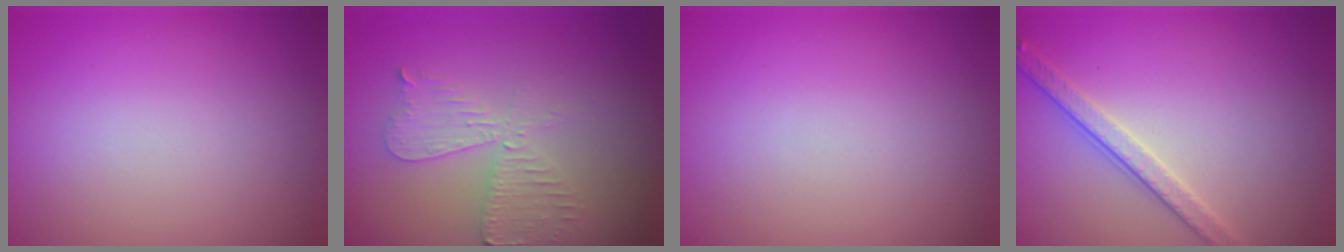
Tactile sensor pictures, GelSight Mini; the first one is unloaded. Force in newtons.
{"total": 2.6, "press": 2.5, "slide": 0.5}
{"total": 0.0}
{"total": 2.7, "press": 2.6, "slide": 0.9}